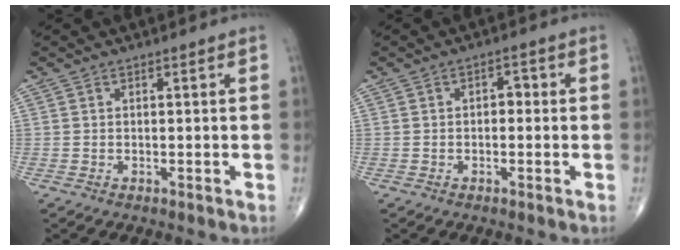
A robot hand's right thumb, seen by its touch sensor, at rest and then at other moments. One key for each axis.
{"total": 2.2, "fx": -0.1, "fy": 1.4, "fz": 1.7, "tx": -0.015, "ty": 0.009, "tz": -0.008}